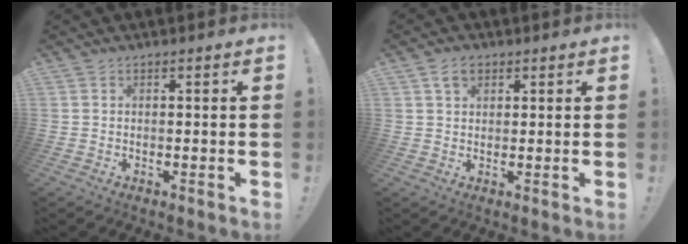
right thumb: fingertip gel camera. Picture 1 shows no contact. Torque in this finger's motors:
{"motor_torque": [0.10, 0.03, -0.12, 0.10, -0.03]}